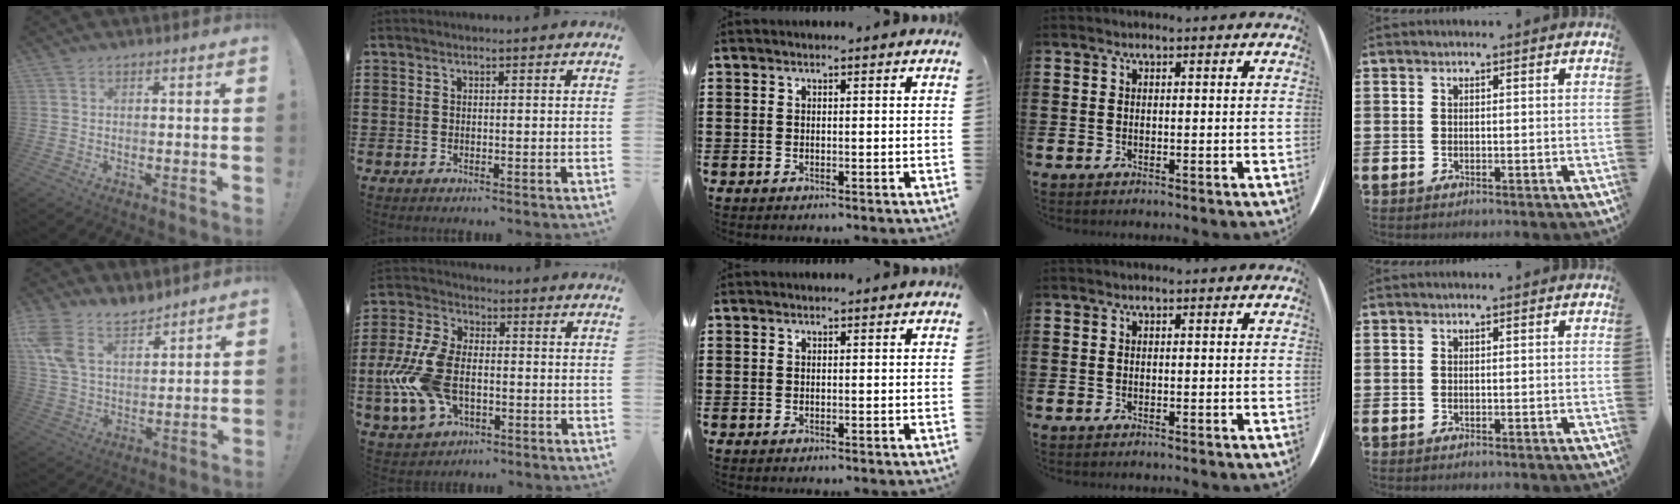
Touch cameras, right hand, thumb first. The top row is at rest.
{"thumb": {"total": 12.8, "force": [9.1, 7.0, 5.6], "torque": [-0.115, -0.045, 0.181]}, "index": {"total": 11.5, "force": [-2.2, 6.8, 9.0], "torque": [-0.227, -0.007, -0.043]}}